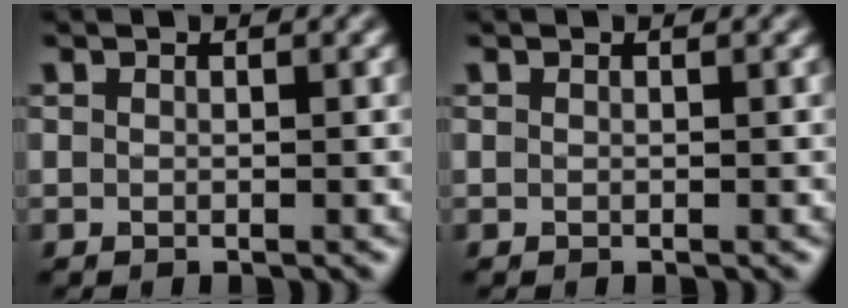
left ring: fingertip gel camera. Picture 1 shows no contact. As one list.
[{"total": 0.0}]